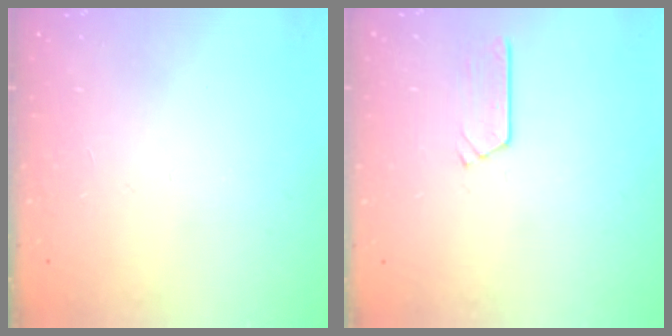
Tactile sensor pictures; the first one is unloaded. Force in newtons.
{"total": 2.8, "press": 2.8, "slide": 0.3}